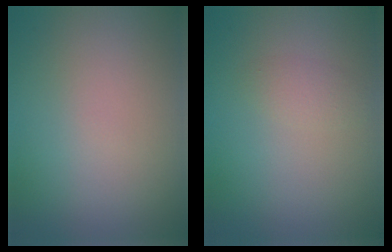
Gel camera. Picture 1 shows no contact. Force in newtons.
{"total": 1.1, "press": 1.1, "slide": 0.0}